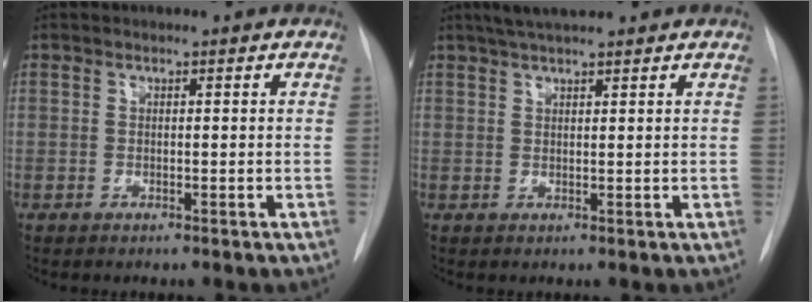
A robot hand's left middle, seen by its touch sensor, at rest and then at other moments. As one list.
[{"total": 5.0, "force": [4.2, 0.6, 2.7], "torque": [-0.046, 0.024, 0.071]}]